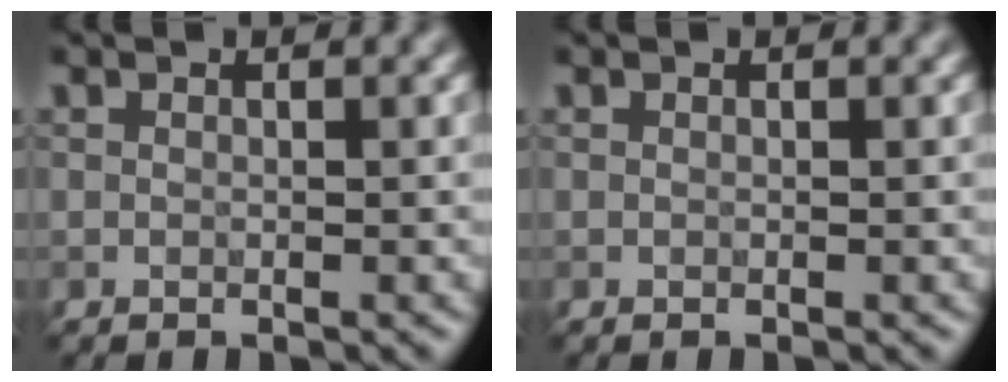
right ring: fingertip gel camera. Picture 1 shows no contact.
{"total": 0.0}